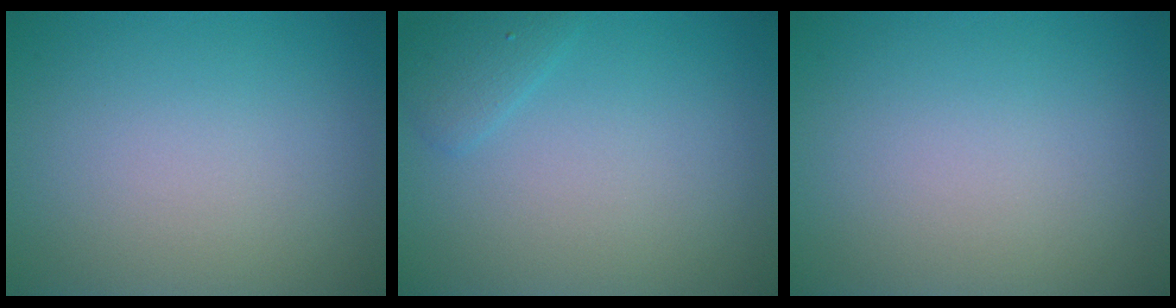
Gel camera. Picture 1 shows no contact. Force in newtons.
{"total": 1.4, "press": 1.4, "slide": 0.1}
{"total": 0.0}